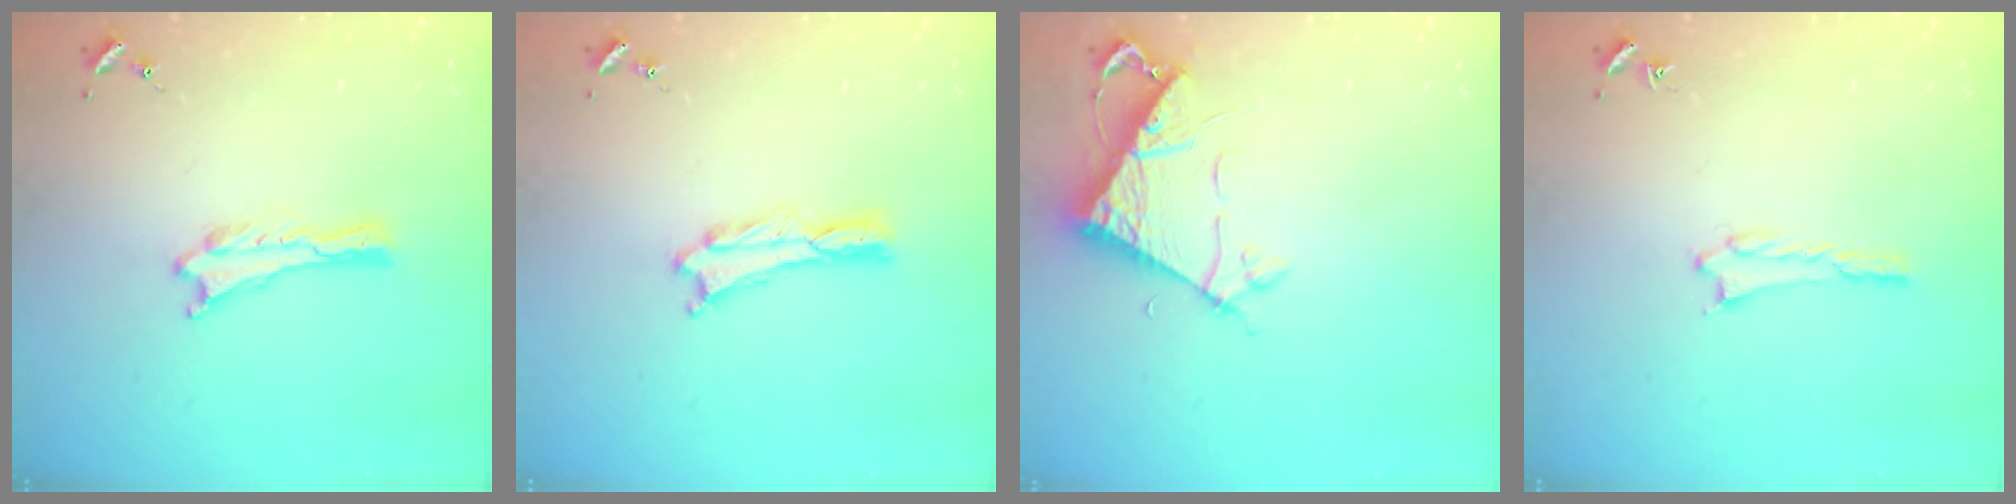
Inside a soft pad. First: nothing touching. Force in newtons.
{"total": 0.0}
{"total": 7.1, "press": 7.0, "slide": 0.5}
{"total": 1.4, "press": 1.4, "slide": 0.2}